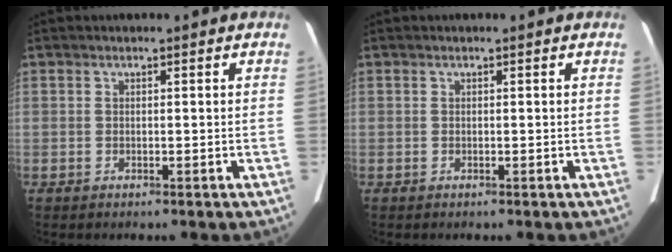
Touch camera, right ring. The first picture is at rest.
{"total": 0.0}